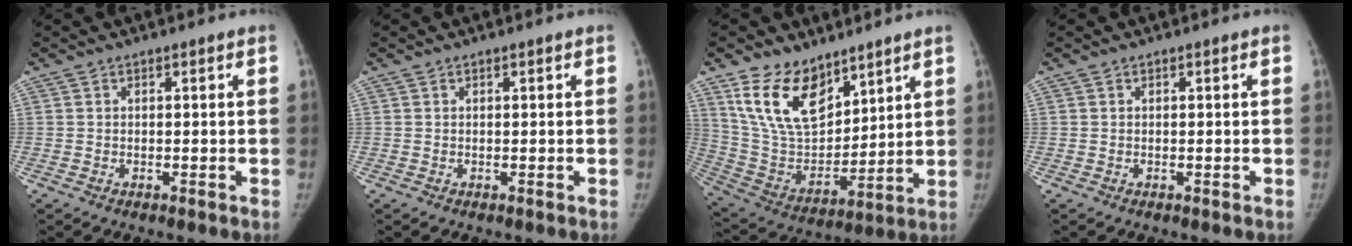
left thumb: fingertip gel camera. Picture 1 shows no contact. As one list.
[{"total": 0.0}, {"total": 16.7, "force": [10.7, 9.1, 9.0], "torque": [-0.122, -0.057, 0.224]}, {"total": 0.0}]